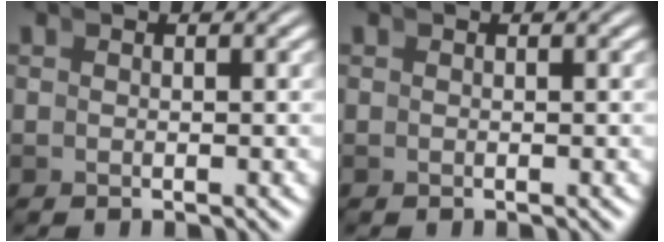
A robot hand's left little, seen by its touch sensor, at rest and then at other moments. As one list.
[{"total": 0.0}]